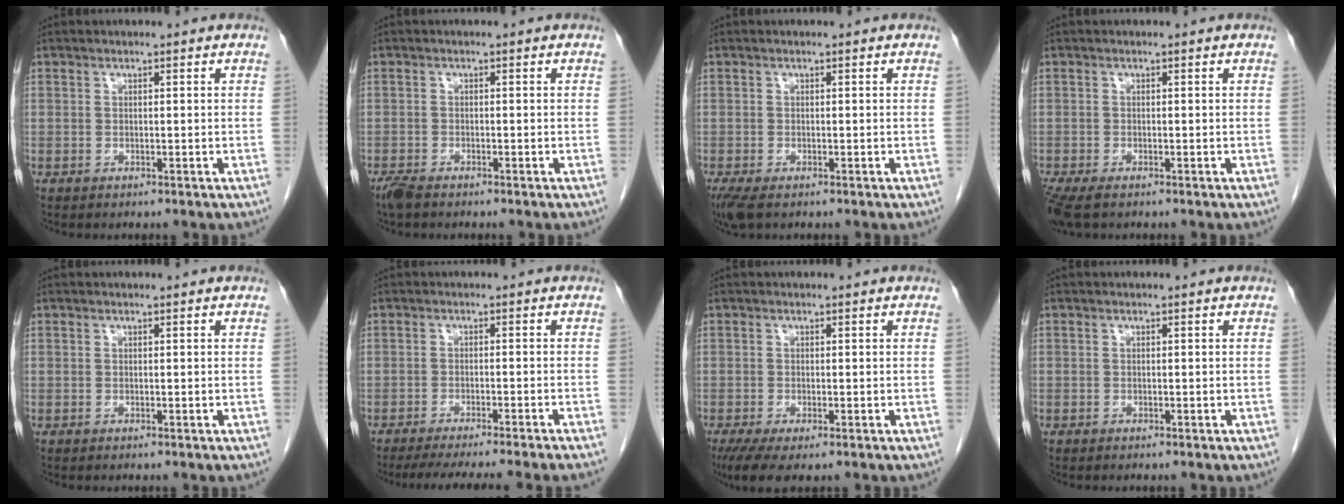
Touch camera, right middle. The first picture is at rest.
{"total": 2.5, "force": [-2.0, 0.7, 1.3], "torque": [-0.032, -0.007, -0.037]}
{"total": 3.6, "force": [-2.4, 1.4, 2.3], "torque": [-0.049, -0.014, -0.040]}
{"total": 4.1, "force": [-2.9, 1.3, 2.5], "torque": [-0.054, -0.014, -0.049]}
{"total": 0.0}
{"total": 12.3, "force": [-10.7, -1.4, 5.9], "torque": [-0.056, -0.027, -0.150]}
{"total": 4.5, "force": [-2.7, 1.2, 3.4], "torque": [-0.063, -0.017, -0.045]}
{"total": 0.0}